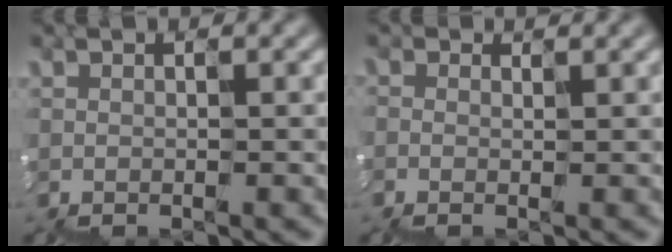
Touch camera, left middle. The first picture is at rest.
{"total": 0.6, "force": [-0.1, -0.1, -0.6], "torque": [0.012, -0.003, -0.008]}